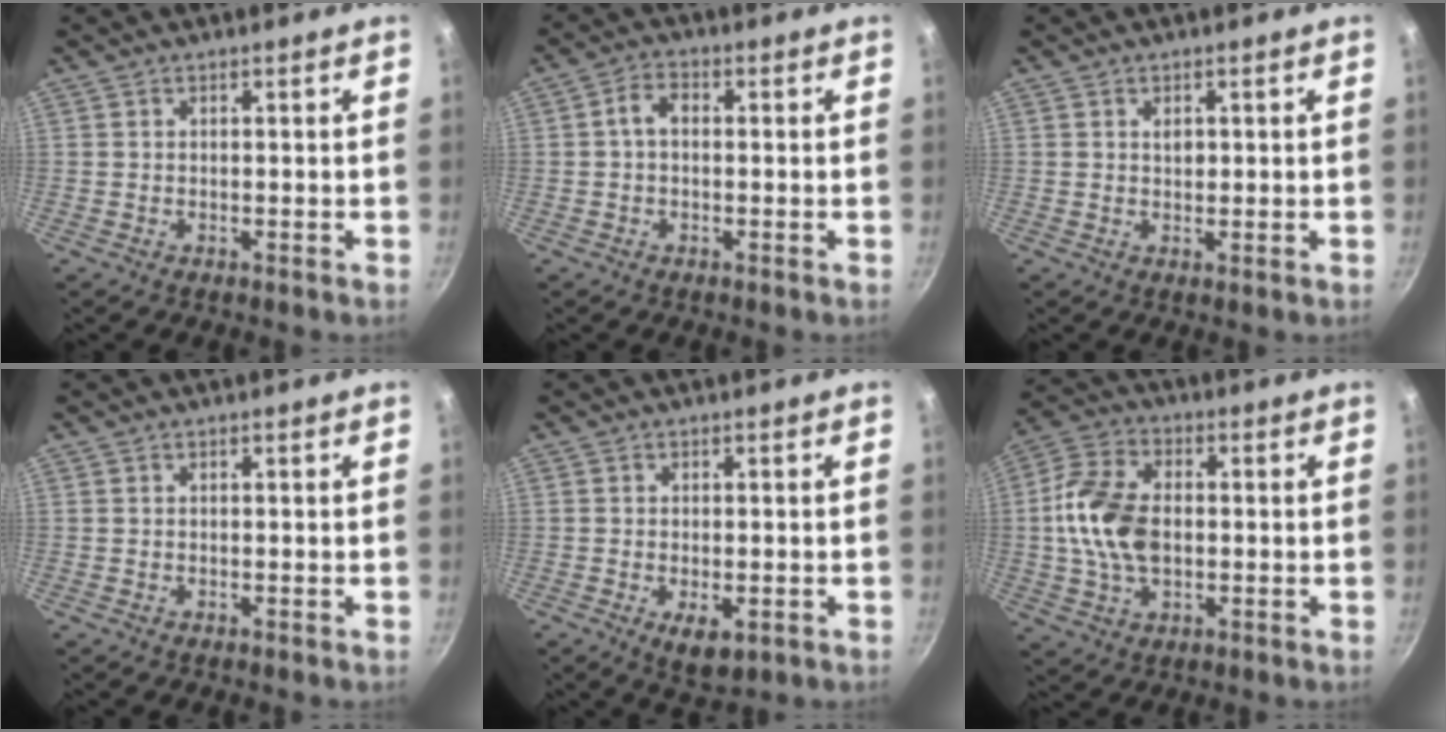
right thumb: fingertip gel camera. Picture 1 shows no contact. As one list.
[{"total": 3.5, "force": [-0.1, 2.3, 2.6], "torque": [-0.045, 0.015, -0.005]}, {"total": 1.7, "force": [0.5, 1.1, 1.1], "torque": [-0.011, -0.003, 0.007]}, {"total": 0.0}, {"total": 5.3, "force": [-1.6, 2.7, 4.3], "torque": [-0.057, -0.007, -0.017]}, {"total": 13.7, "force": [-0.2, 8.9, 10.5], "torque": [-0.191, 0.019, -0.015]}]